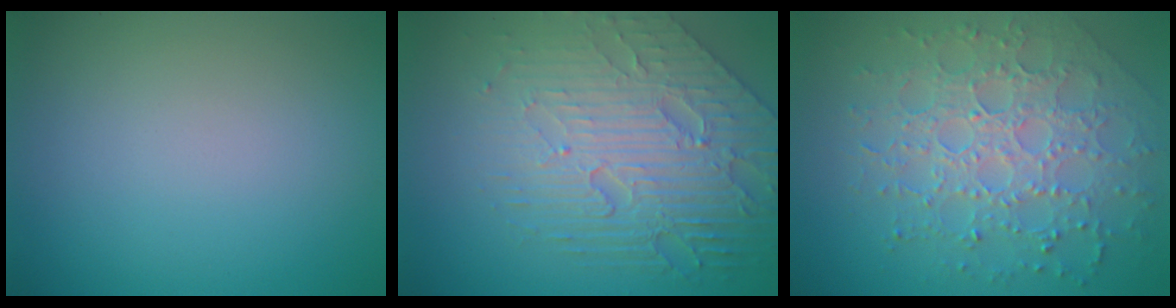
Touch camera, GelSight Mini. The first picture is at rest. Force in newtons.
{"total": 7.9, "press": 5.6, "slide": 5.7}
{"total": 7.2, "press": 5.1, "slide": 5.1}